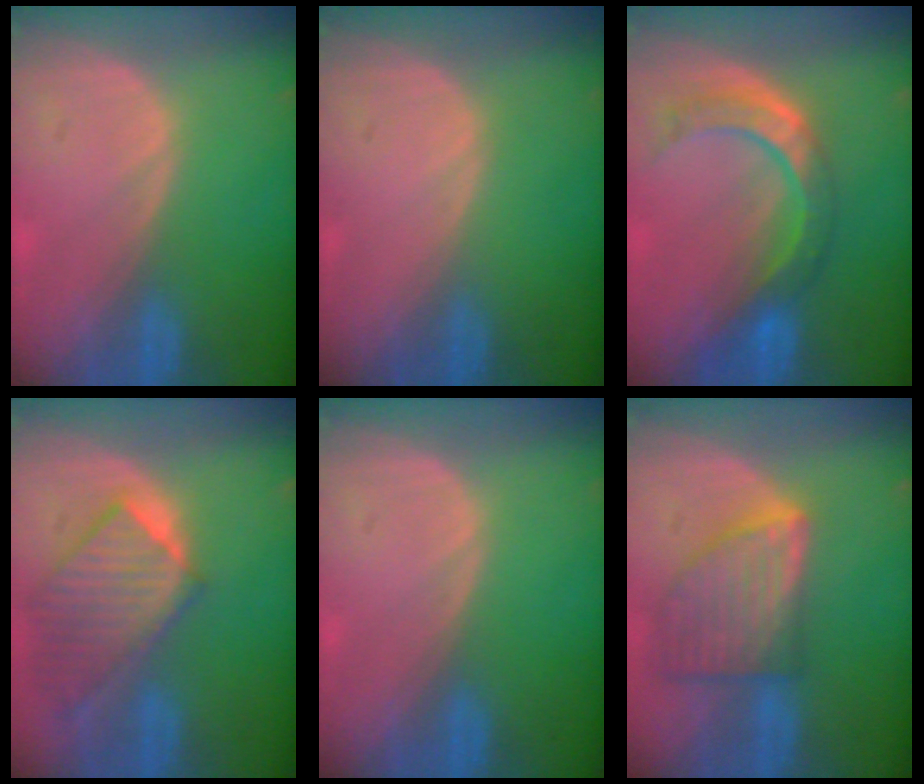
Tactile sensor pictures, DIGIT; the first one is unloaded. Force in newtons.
{"total": 0.0}
{"total": 8.0, "press": 7.2, "slide": 3.6}
{"total": 9.5, "press": 8.3, "slide": 4.7}
{"total": 0.0}
{"total": 8.2, "press": 7.4, "slide": 3.4}